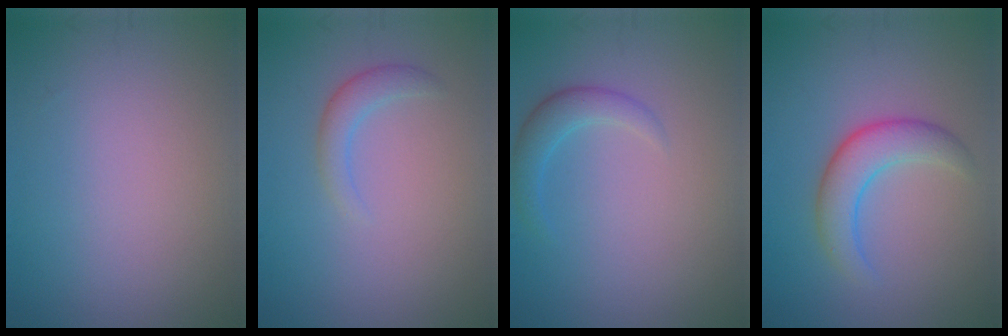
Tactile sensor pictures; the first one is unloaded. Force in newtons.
{"total": 1.9, "press": 1.9, "slide": 0.0}
{"total": 2.2, "press": 2.2, "slide": 0.2}
{"total": 4.0, "press": 4.0, "slide": 0.2}